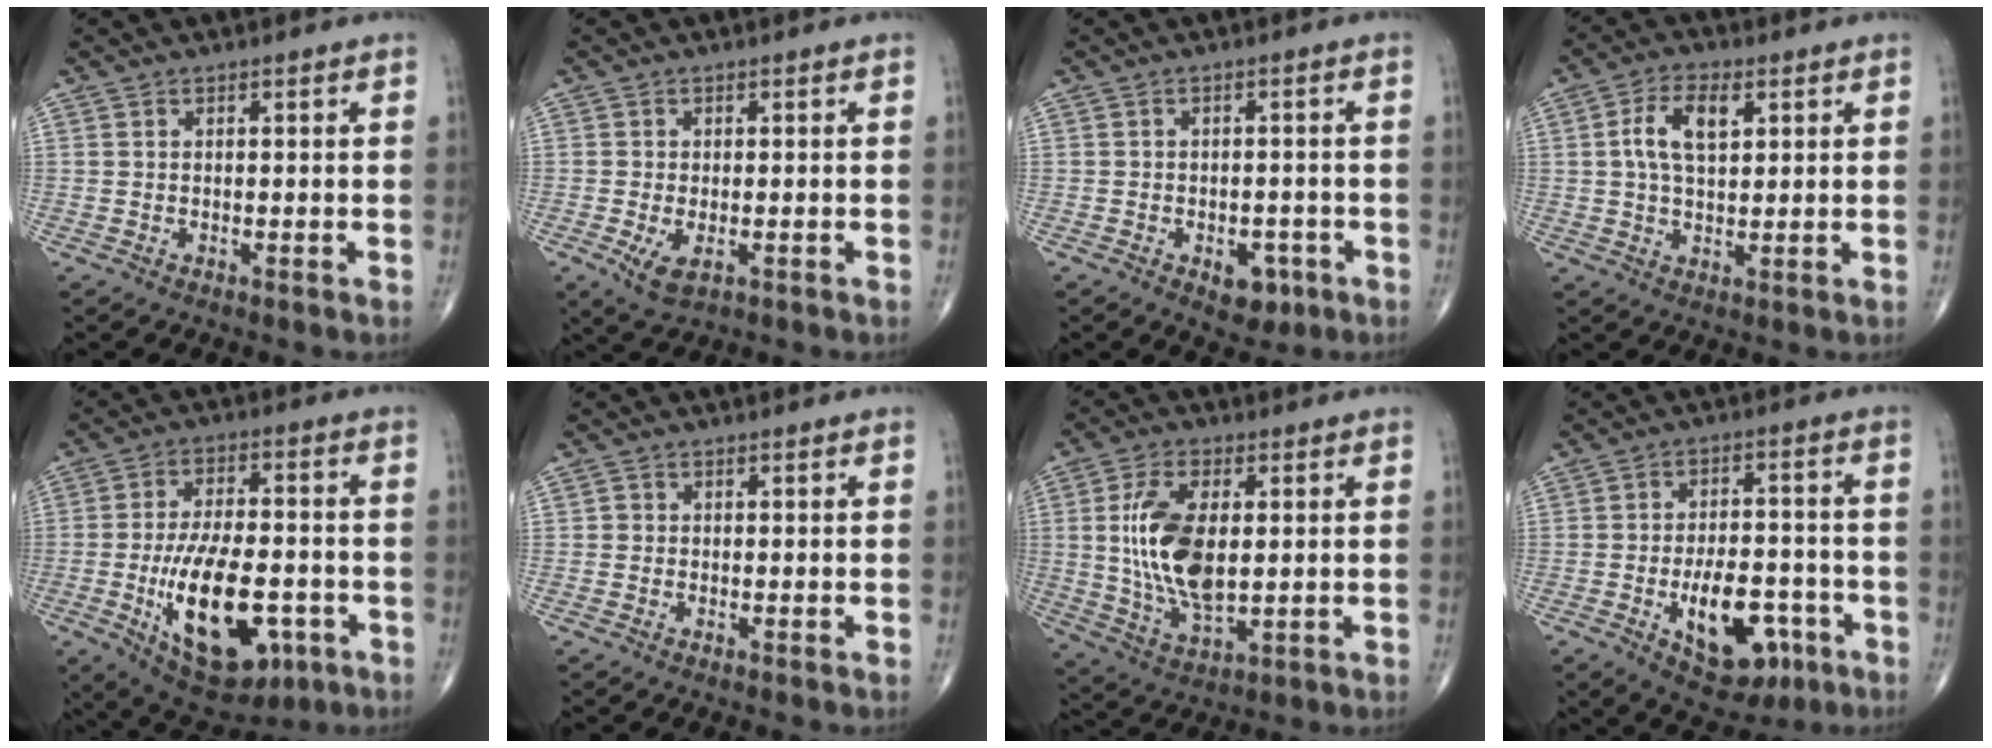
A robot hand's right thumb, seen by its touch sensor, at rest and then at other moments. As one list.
[{"total": 4.2, "force": [-1.3, 2.1, 3.4], "torque": [-0.064, -0.012, -0.016]}, {"total": 5.0, "force": [-2.3, 3.1, 3.2], "torque": [-0.022, 0.011, -0.024]}, {"total": 7.6, "force": [2.4, 3.2, 6.5], "torque": [-0.132, 0.001, 0.045]}, {"total": 19.3, "force": [-5.8, 9.4, 15.9], "torque": [-0.250, 0.013, -0.076]}, {"total": 0.9, "force": [-0.1, 0.8, 0.2], "torque": [0.001, 0.003, -0.003]}, {"total": 14.6, "force": [1.4, 7.4, 12.5], "torque": [-0.244, -0.013, 0.034]}, {"total": 13.8, "force": [-5.2, 7.4, 10.4], "torque": [-0.126, 0.027, -0.068]}]